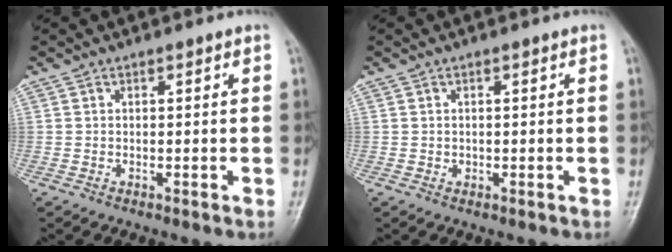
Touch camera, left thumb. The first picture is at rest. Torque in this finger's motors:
{"motor_torque": [-0.25, -0.05, 0.32, -0.07, 0.01]}